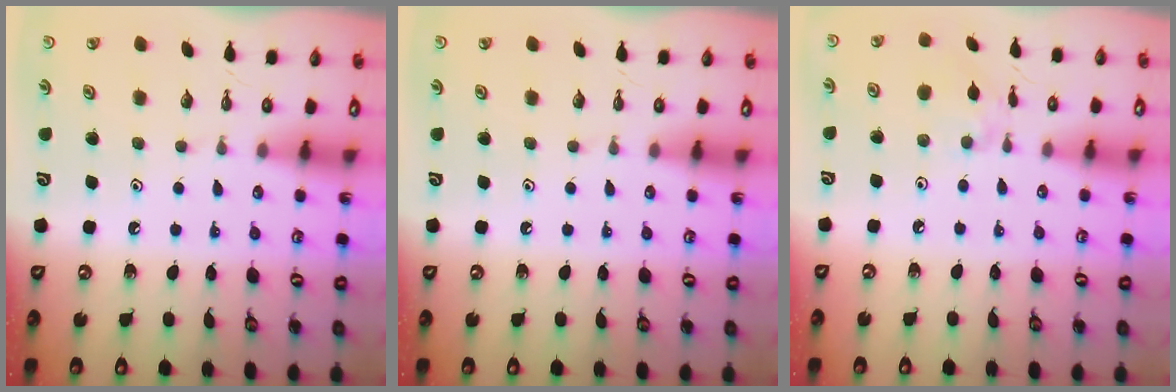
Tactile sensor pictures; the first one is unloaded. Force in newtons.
{"total": 0.0}
{"total": 2.0, "press": 2.0, "slide": 0.4}